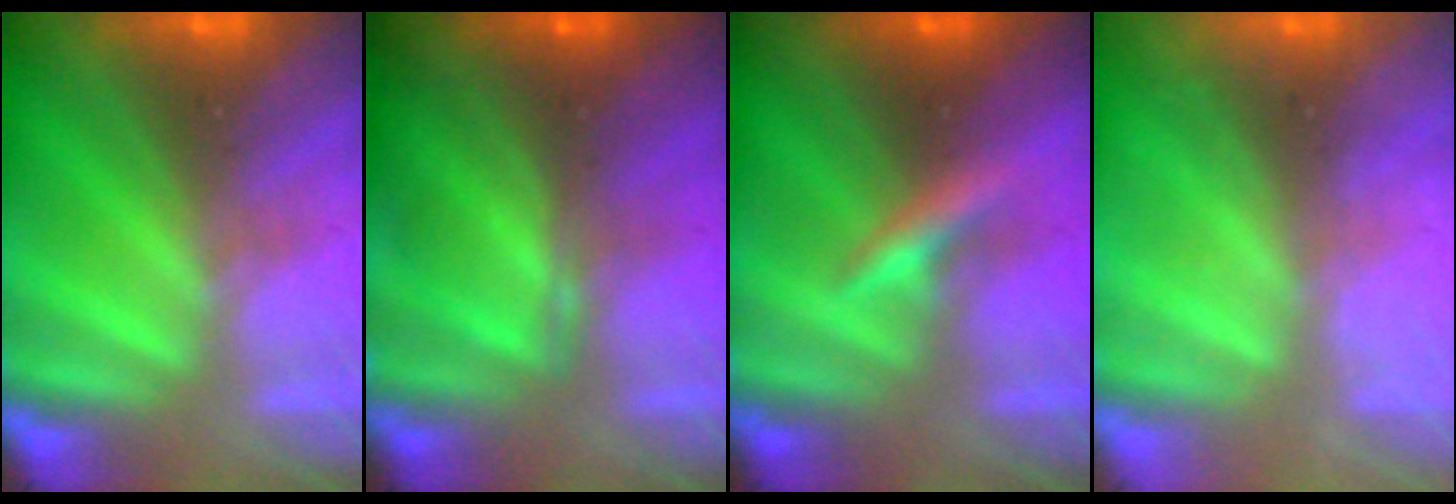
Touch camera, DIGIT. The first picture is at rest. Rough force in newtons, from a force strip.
{"total": 8.9}
{"total": 2.7}
{"total": 2.1}